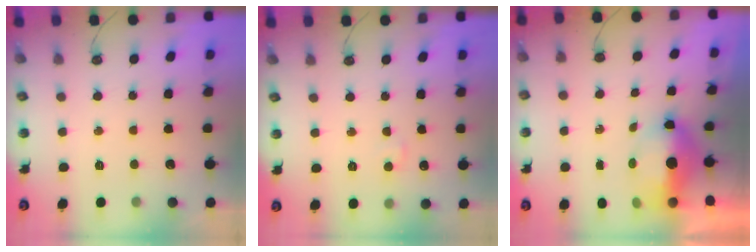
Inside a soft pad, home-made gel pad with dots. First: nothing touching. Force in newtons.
{"total": 4.0, "press": 3.9, "slide": 0.6}
{"total": 13.4, "press": 10.3, "slide": 8.6}